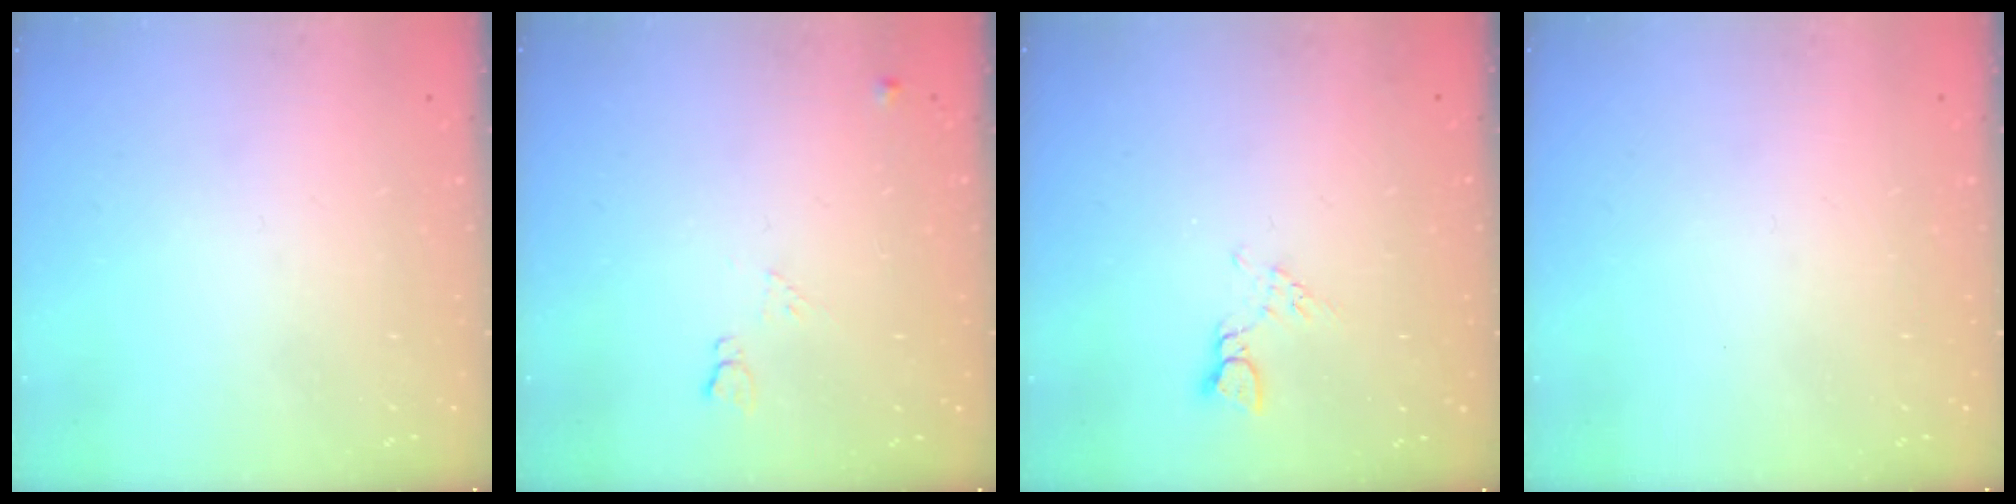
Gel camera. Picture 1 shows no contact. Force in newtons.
{"total": 5.2, "press": 5.1, "slide": 1.2}
{"total": 3.7, "press": 3.7, "slide": 0.5}
{"total": 0.0}